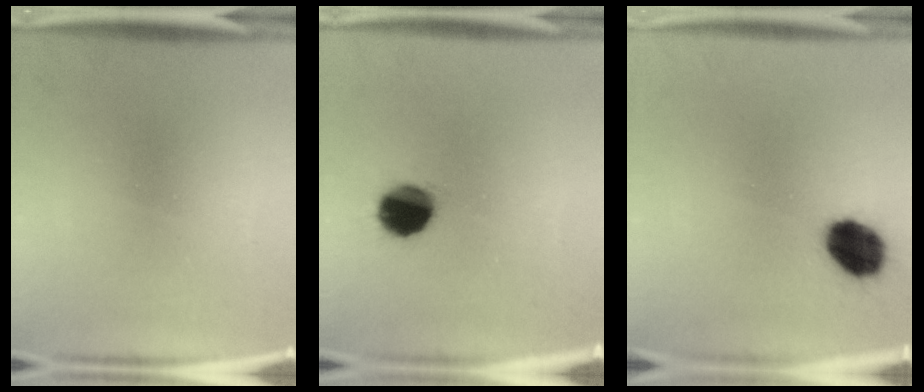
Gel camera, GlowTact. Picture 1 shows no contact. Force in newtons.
{"total": 10.2}
{"total": 9.9}